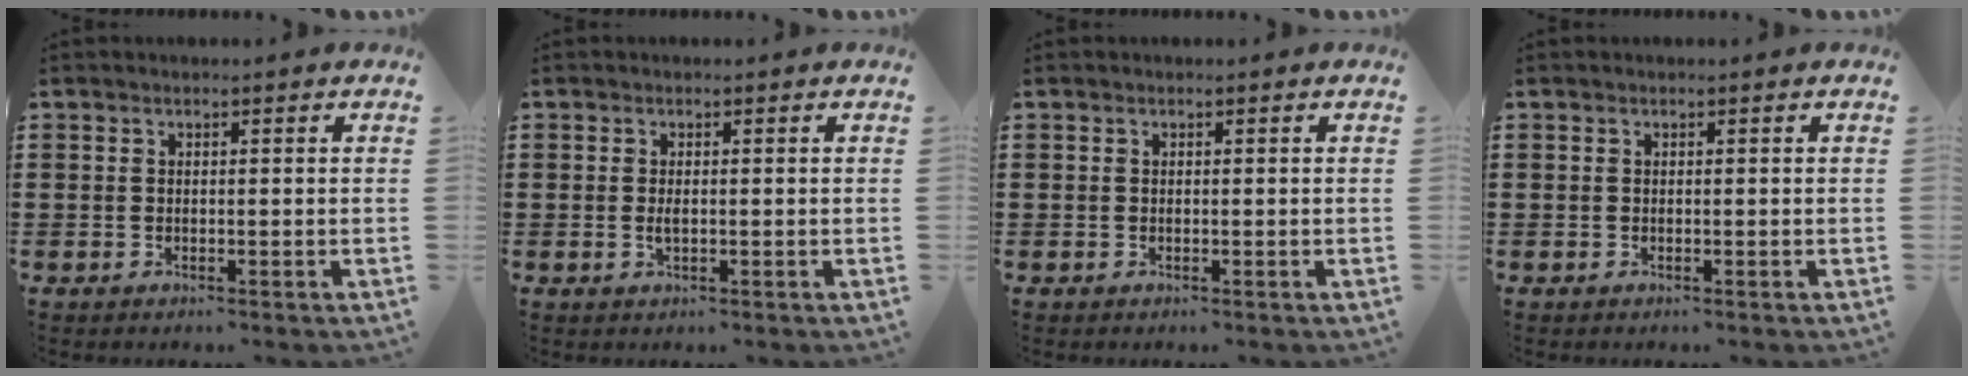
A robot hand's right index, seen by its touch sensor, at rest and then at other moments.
{"total": 1.3, "force": [0.0, 0.3, 1.2], "torque": [-0.032, -0.004, -0.001]}
{"total": 0.0}
{"total": 0.0}